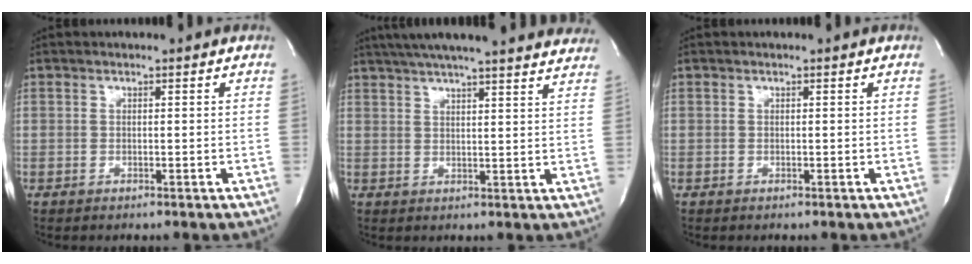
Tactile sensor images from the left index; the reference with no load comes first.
{"total": 26.4, "force": [23.6, 2.0, 11.7], "torque": [-0.192, -0.003, 0.296]}
{"total": 0.0}